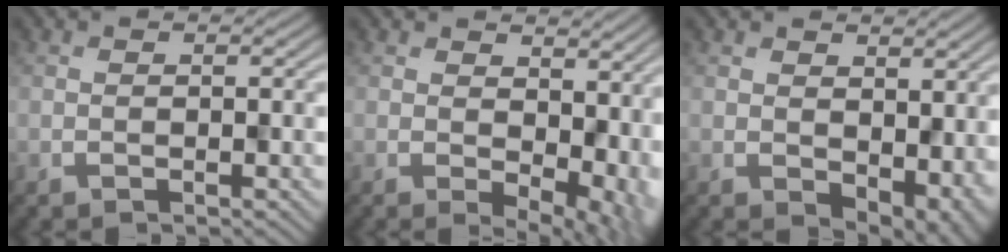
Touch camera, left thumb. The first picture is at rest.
{"total": 8.5, "force": [-0.4, 5.2, 6.8], "torque": [-0.084, -0.029, 0.018]}
{"total": 4.8, "force": [-0.6, 3.1, 3.5], "torque": [-0.053, -0.028, 0.012]}